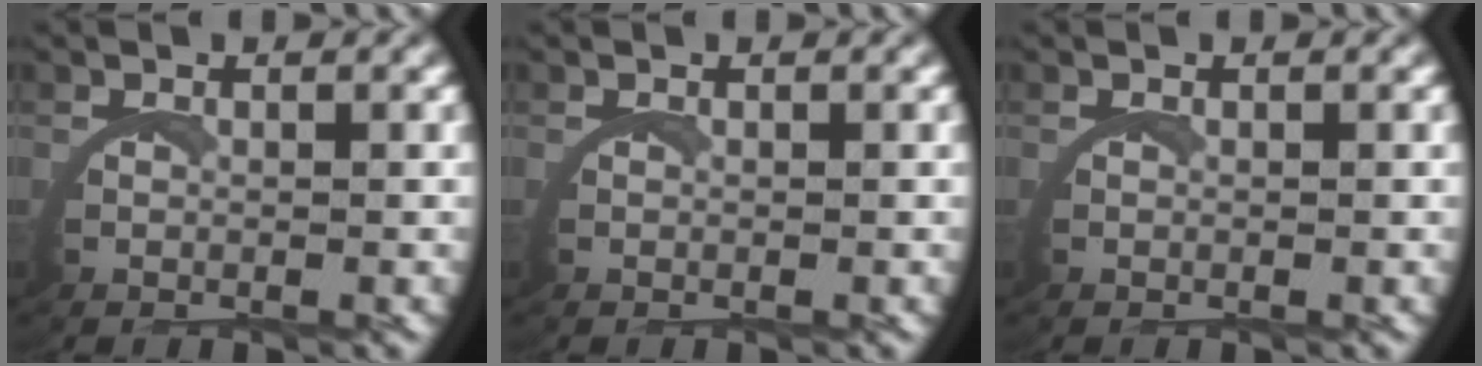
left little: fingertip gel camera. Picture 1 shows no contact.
{"total": 0.0}
{"total": 0.0}